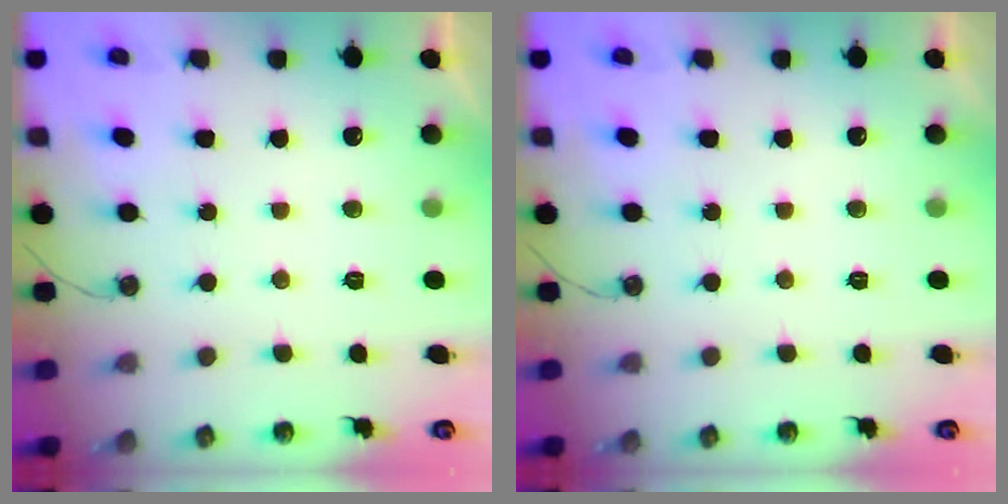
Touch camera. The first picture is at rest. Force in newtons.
{"total": 0.0}